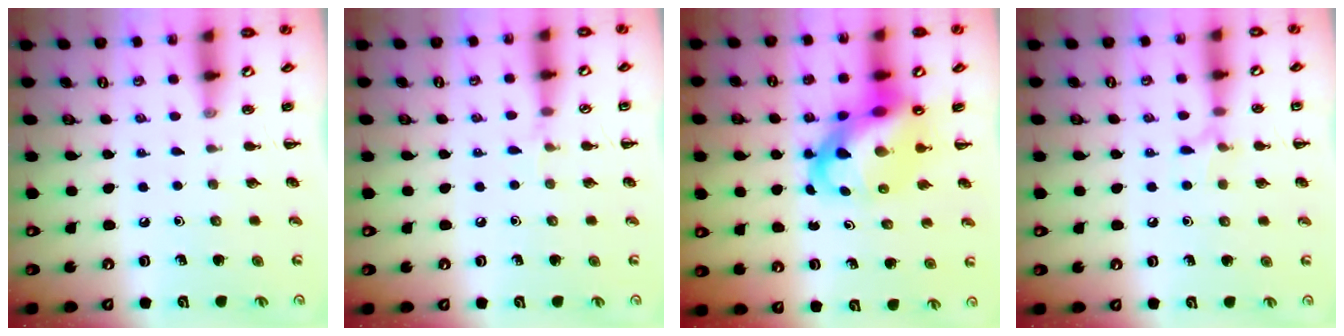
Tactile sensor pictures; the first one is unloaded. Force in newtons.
{"total": 4.0, "press": 3.7, "slide": 1.4}
{"total": 13.3, "press": 12.8, "slide": 3.8}
{"total": 6.5, "press": 6.3, "slide": 1.9}